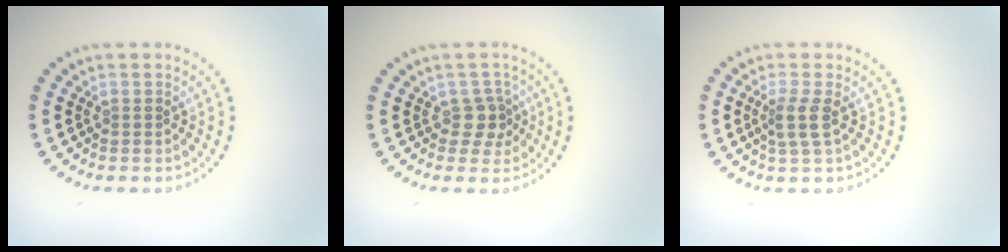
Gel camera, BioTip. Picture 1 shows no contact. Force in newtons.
{"total": 2.0, "press": 1.6, "slide": 1.3}
{"total": 2.2, "press": 1.7, "slide": 1.3}